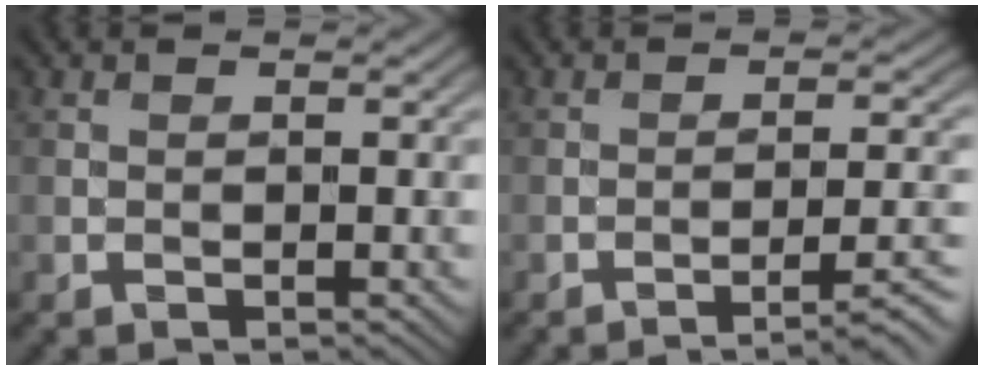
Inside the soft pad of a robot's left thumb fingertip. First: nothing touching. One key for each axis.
{"total": 5.7, "fx": -3.6, "fy": 1.0, "fz": 4.3, "tx": -0.068, "ty": 0.006, "tz": -0.051}